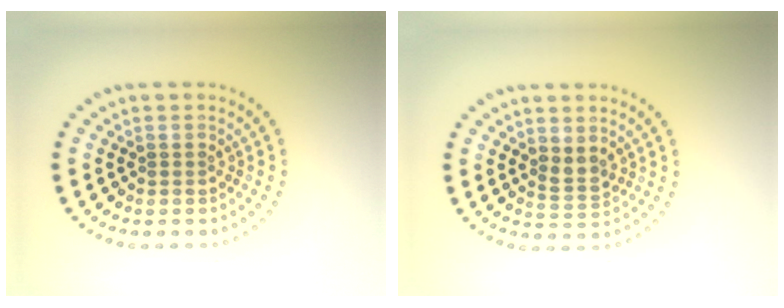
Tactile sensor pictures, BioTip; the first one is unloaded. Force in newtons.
{"total": 1.5, "press": 1.3, "slide": 0.7}